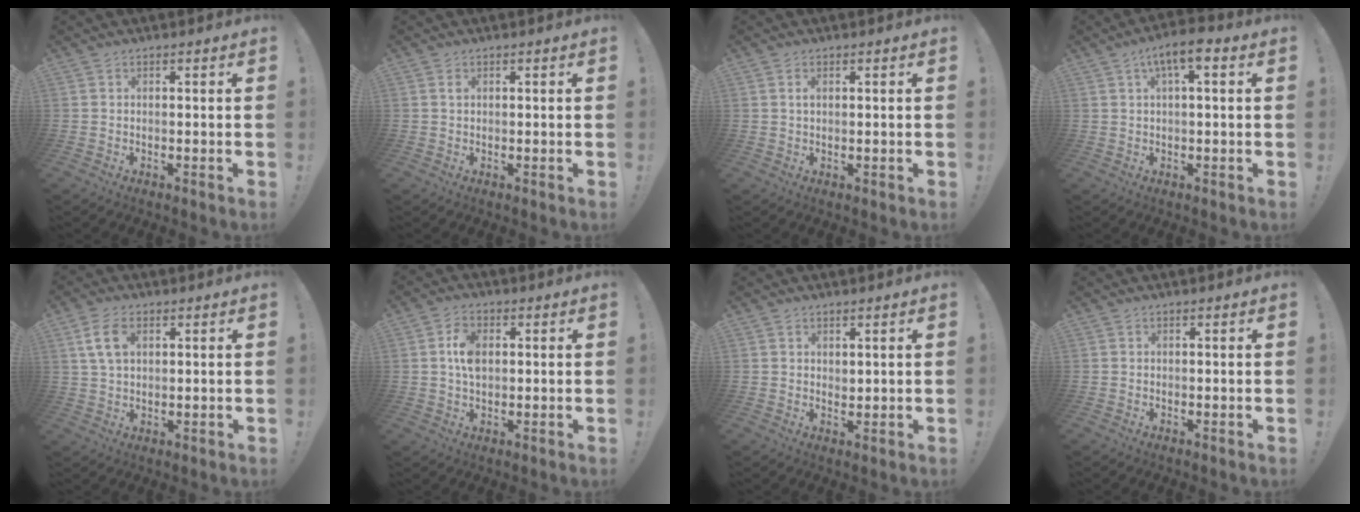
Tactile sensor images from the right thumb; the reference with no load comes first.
{"total": 0.7, "force": [0.2, 0.5, 0.4], "torque": [-0.002, 0.000, 0.002]}
{"total": 1.4, "force": [0.5, 0.5, 1.2], "torque": [-0.016, 0.000, 0.007]}
{"total": 6.4, "force": [2.2, 1.4, 5.8], "torque": [-0.093, -0.005, 0.032]}
{"total": 8.2, "force": [3.1, 4.8, 6.0], "torque": [-0.115, 0.000, 0.058]}
{"total": 7.0, "force": [0.9, 4.5, 5.3], "torque": [-0.092, 0.006, 0.015]}
{"total": 2.0, "force": [1.5, 1.1, 0.5], "torque": [0.002, -0.010, 0.025]}
{"total": 0.0}